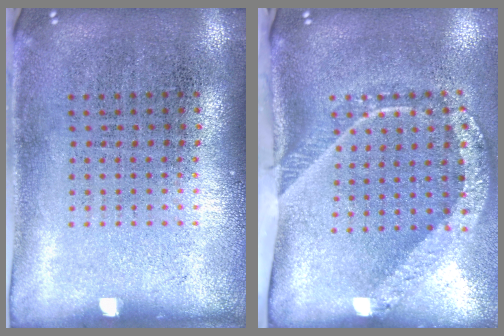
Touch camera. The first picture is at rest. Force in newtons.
{"total": 2.4, "press": 1.7, "slide": 1.7}